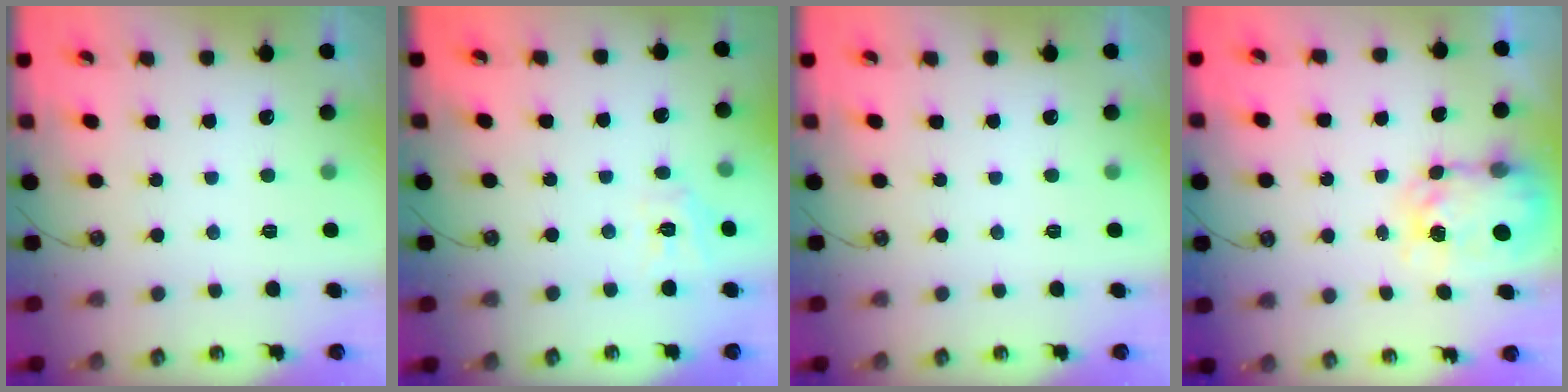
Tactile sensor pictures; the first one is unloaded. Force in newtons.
{"total": 6.8, "press": 6.8, "slide": 0.5}
{"total": 0.0}
{"total": 7.5, "press": 7.4, "slide": 0.6}